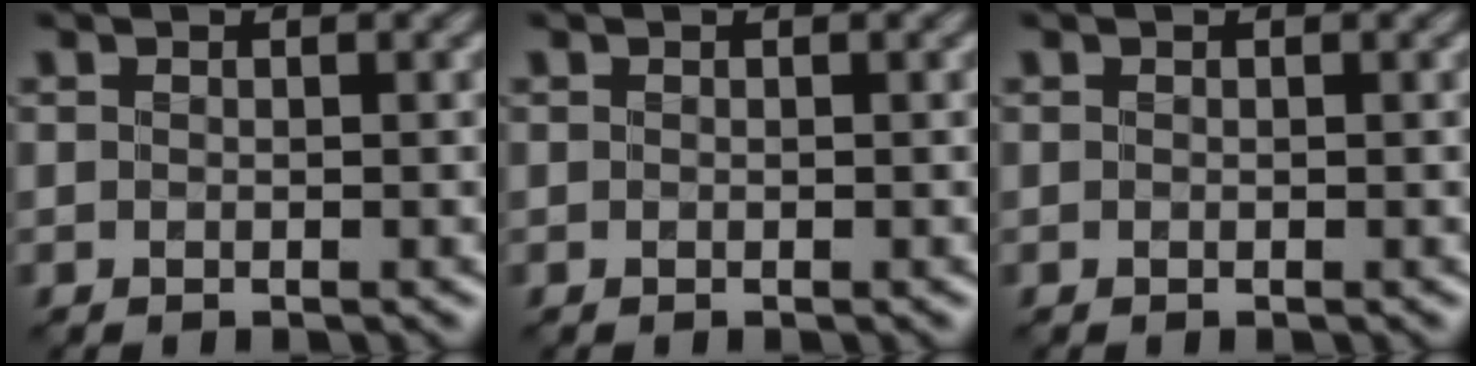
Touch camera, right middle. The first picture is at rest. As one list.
[{"total": 0.0}, {"total": 0.0}]